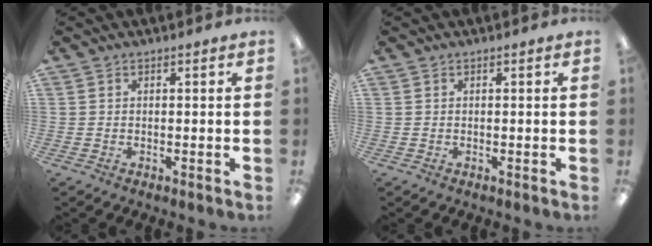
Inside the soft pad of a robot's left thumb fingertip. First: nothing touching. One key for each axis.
{"total": 0.0}